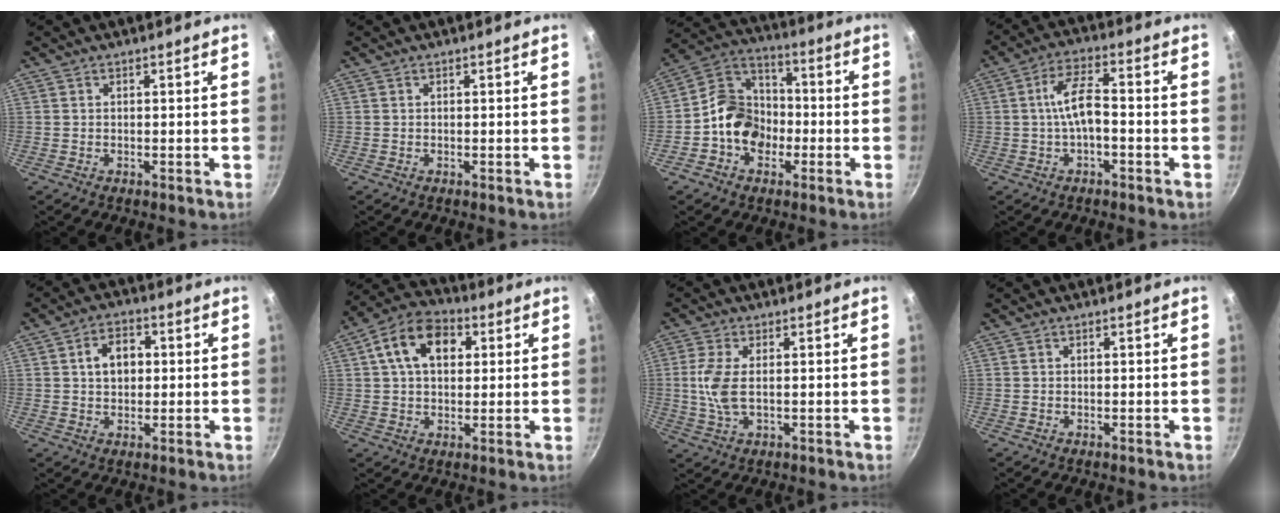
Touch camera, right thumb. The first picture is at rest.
{"total": 0.0}
{"total": 12.2, "force": [-2.8, 9.9, 6.6], "torque": [-0.080, 0.042, -0.069]}
{"total": 6.9, "force": [-1.2, 2.8, 6.2], "torque": [-0.113, 0.031, -0.027]}
{"total": 6.6, "force": [1.1, 4.7, 4.5], "torque": [-0.048, 0.010, 0.015]}
{"total": 12.5, "force": [3.6, 8.4, 8.6], "torque": [-0.123, 0.013, 0.046]}
{"total": 6.5, "force": [0.4, 3.0, 5.8], "torque": [-0.134, 0.001, 0.007]}
{"total": 0.0}